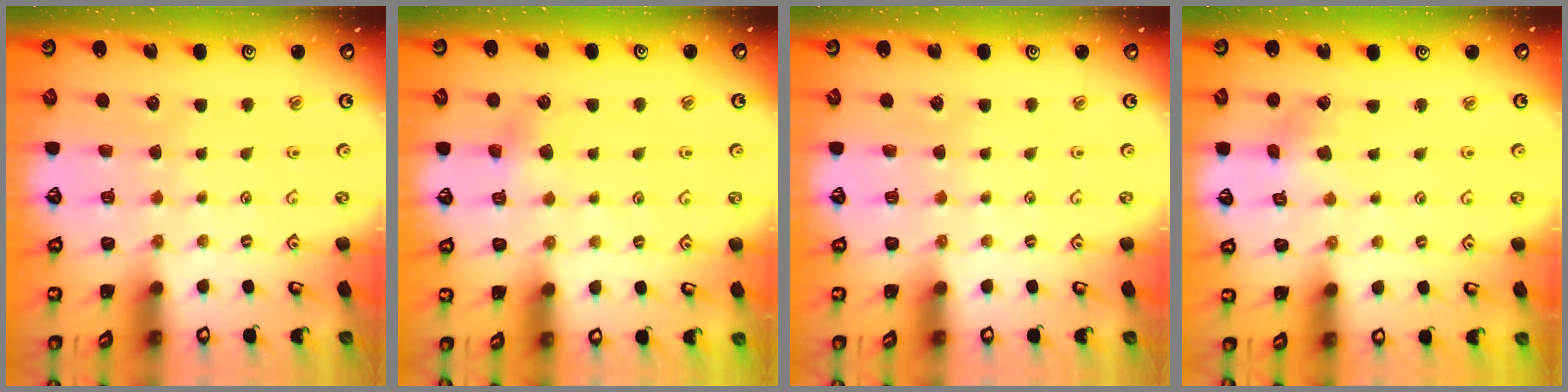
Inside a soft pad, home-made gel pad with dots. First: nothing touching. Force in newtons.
{"total": 4.7, "press": 4.7, "slide": 0.7}
{"total": 0.0}
{"total": 2.7, "press": 2.7, "slide": 0.1}